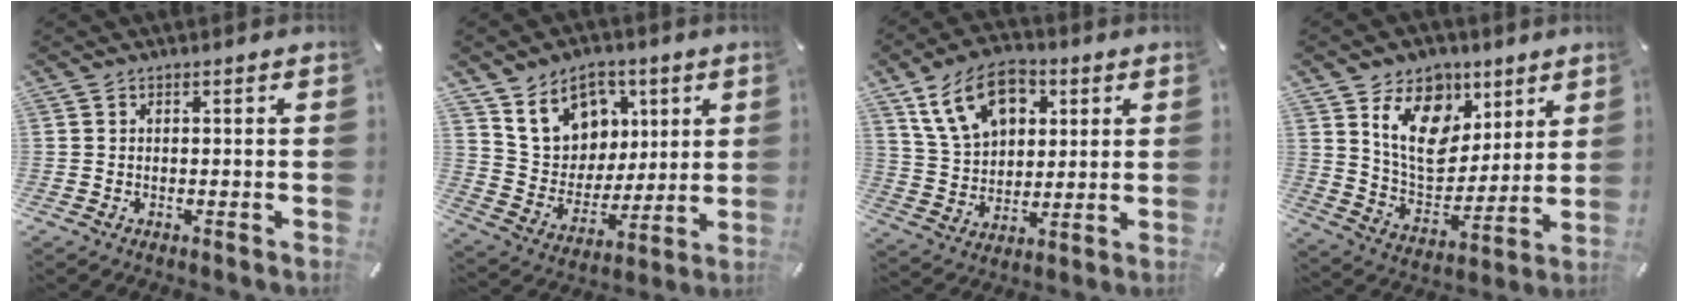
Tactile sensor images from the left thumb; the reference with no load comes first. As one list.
[{"total": 14.0, "force": [6.8, 11.5, 4.1], "torque": [-0.067, -0.043, 0.134]}, {"total": 14.1, "force": [6.4, 9.7, 7.8], "torque": [-0.150, -0.005, 0.121]}, {"total": 14.2, "force": [6.6, 10.9, 6.2], "torque": [-0.109, -0.035, 0.130]}]